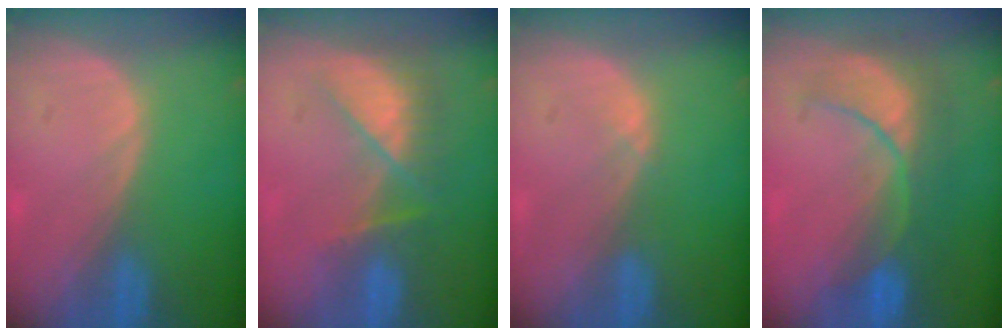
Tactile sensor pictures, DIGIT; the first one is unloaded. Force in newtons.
{"total": 8.2, "press": 7.0, "slide": 4.3}
{"total": 0.7, "press": 0.6, "slide": 0.4}
{"total": 8.1, "press": 8.1, "slide": 0.8}